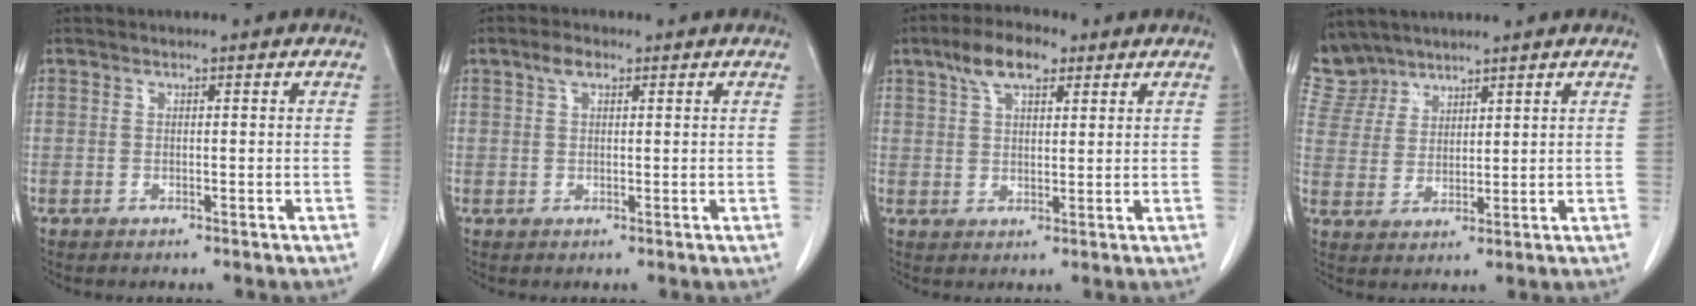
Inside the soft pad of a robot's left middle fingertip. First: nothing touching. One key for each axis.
{"total": 2.1, "fx": 1.2, "fy": 1.0, "fz": 1.5, "tx": -0.032, "ty": 0.009, "tz": 0.024}
{"total": 6.7, "fx": 4.0, "fy": 2.8, "fz": 4.6, "tx": -0.091, "ty": 0.019, "tz": 0.072}
{"total": 6.3, "fx": 5.9, "fy": 2.2, "fz": -0.4, "tx": 0.003, "ty": 0.005, "tz": 0.131}